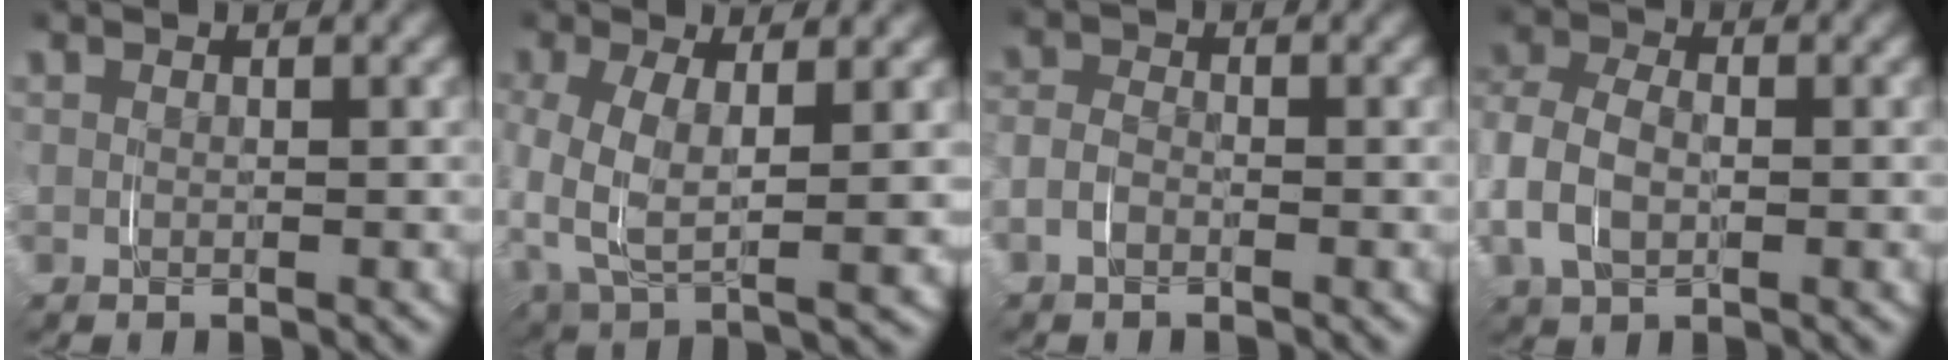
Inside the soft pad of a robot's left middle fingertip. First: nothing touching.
{"total": 2.3, "force": [0.5, 0.6, 2.2], "torque": [-0.043, -0.006, 0.006]}
{"total": 1.4, "force": [-1.1, 0.4, -0.7], "torque": [0.007, -0.002, -0.026]}
{"total": 2.0, "force": [-0.7, 1.6, 0.8], "torque": [-0.027, -0.003, -0.016]}